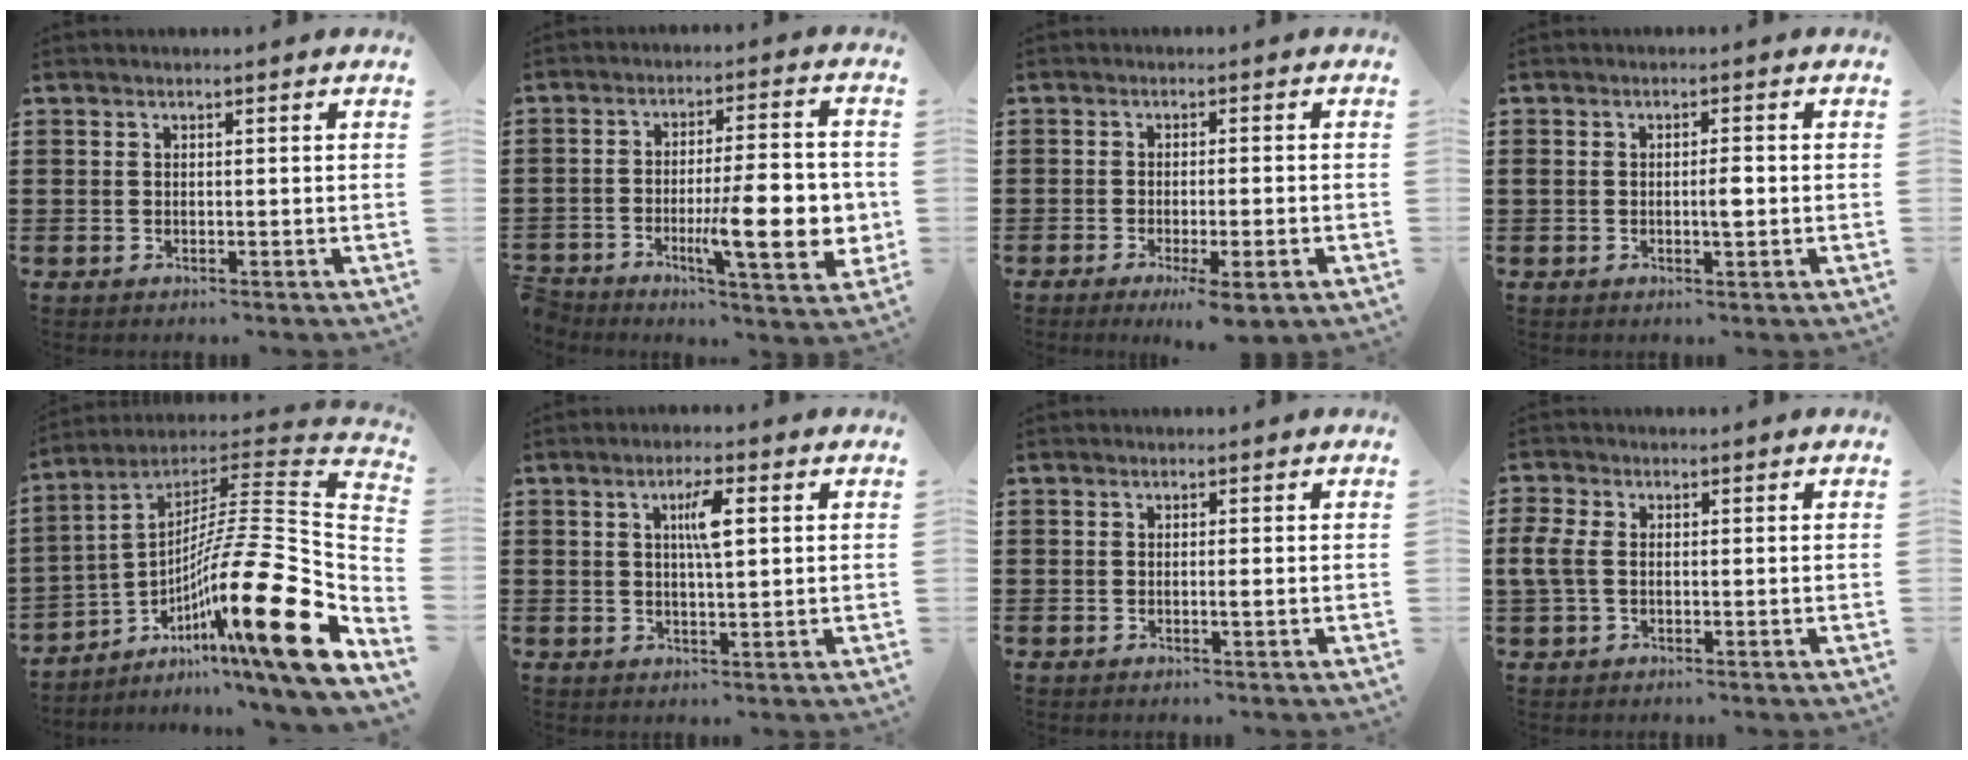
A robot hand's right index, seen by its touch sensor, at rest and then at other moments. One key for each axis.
{"total": 12.3, "fx": -3.4, "fy": 3.2, "fz": 11.4, "tx": -0.172, "ty": -0.010, "tz": -0.060}
{"total": 3.3, "fx": -2.0, "fy": 0.1, "fz": 2.6, "tx": -0.049, "ty": -0.009, "tz": -0.036}
{"total": 2.4, "fx": -0.3, "fy": 0.6, "fz": 2.3, "tx": -0.043, "ty": 0.001, "tz": -0.007}
{"total": 21.8, "fx": -7.4, "fy": 3.1, "fz": 20.3, "tx": -0.347, "ty": -0.019, "tz": -0.138}
{"total": 4.6, "fx": 1.2, "fy": 1.0, "fz": 4.3, "tx": -0.080, "ty": 0.006, "tz": 0.014}
{"total": 0.9, "fx": -0.2, "fy": -0.1, "fz": 0.8, "tx": -0.014, "ty": -0.005, "tz": -0.003}
{"total": 3.6, "fx": -0.2, "fy": 2.2, "fz": 2.9, "tx": -0.088, "ty": -0.005, "tz": -0.012}